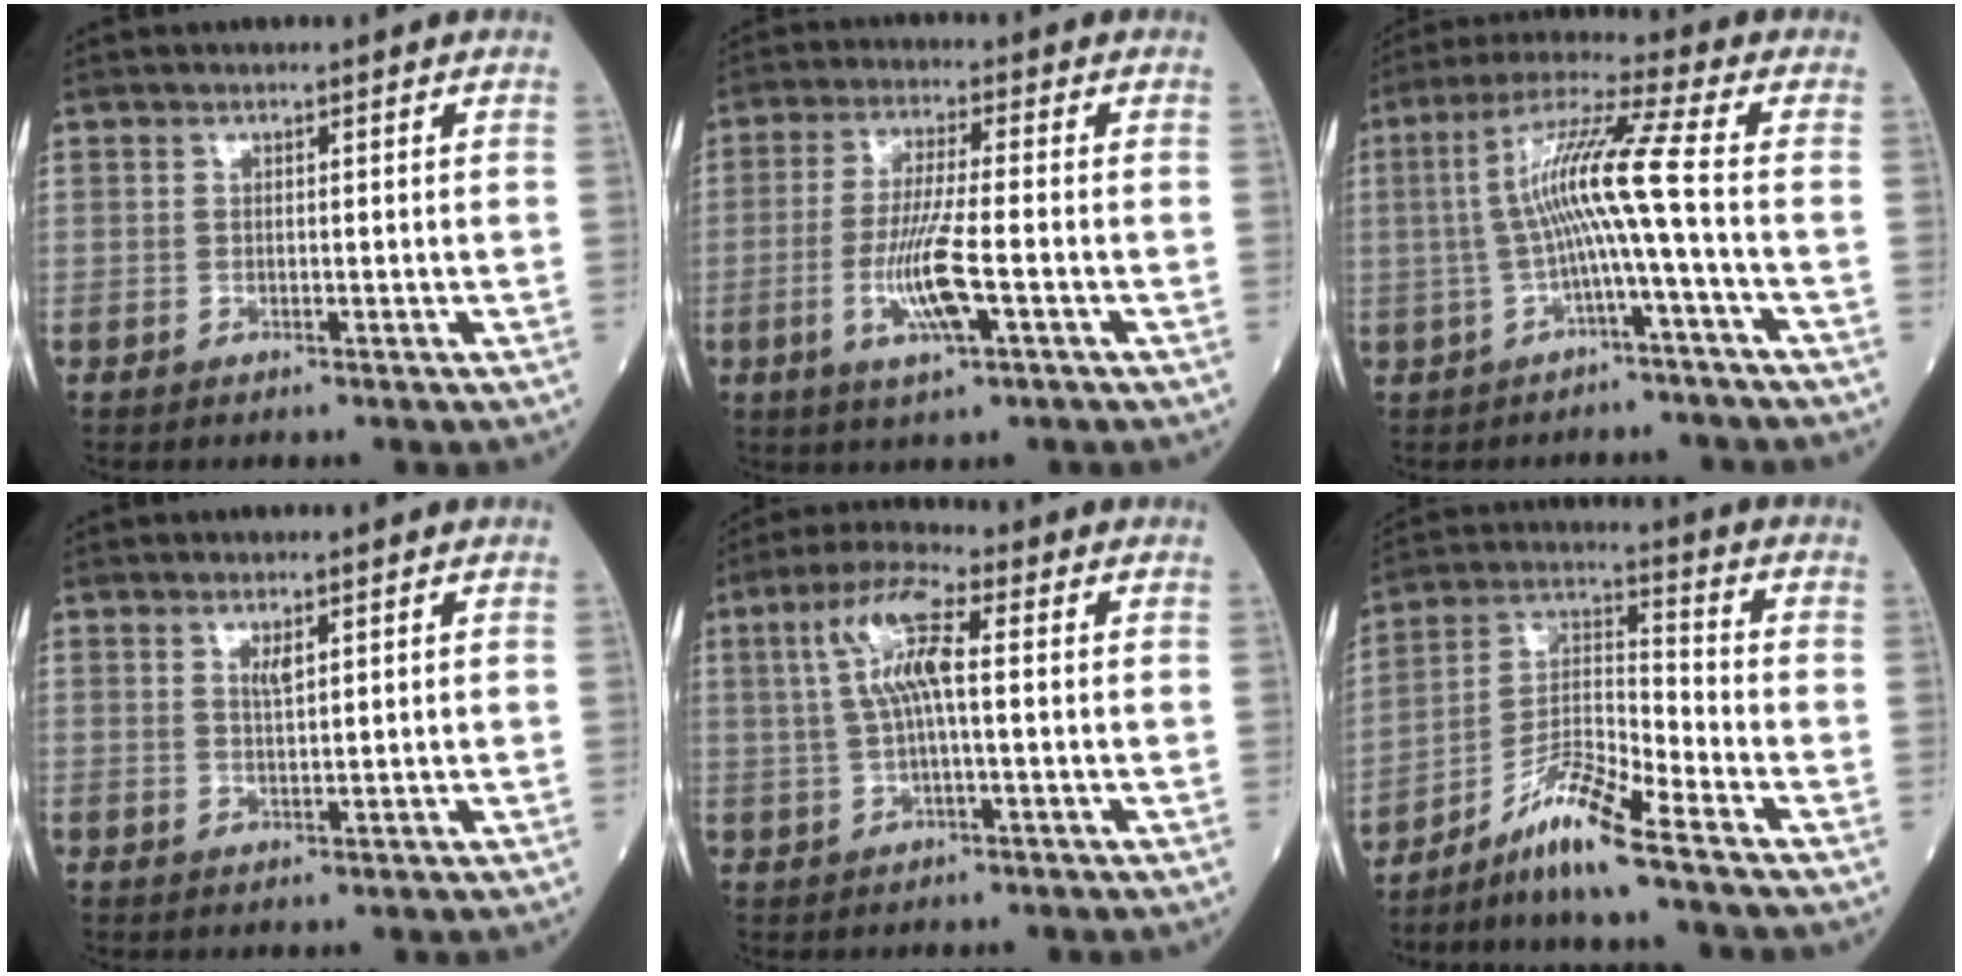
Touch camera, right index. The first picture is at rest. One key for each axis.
{"total": 8.6, "fx": -2.5, "fy": 0.4, "fz": 8.2, "tx": -0.166, "ty": -0.011, "tz": -0.049}
{"total": 9.4, "fx": -1.1, "fy": -1.6, "fz": 9.2, "tx": -0.177, "ty": 0.028, "tz": -0.020}
{"total": 1.8, "fx": 1.0, "fy": 0.2, "fz": 1.5, "tx": -0.030, "ty": -0.004, "tz": 0.020}
{"total": 8.1, "fx": 1.5, "fy": 1.2, "fz": 7.9, "tx": -0.165, "ty": 0.017, "tz": 0.027}
{"total": 8.8, "fx": -6.8, "fy": -0.3, "fz": 5.6, "tx": -0.112, "ty": -0.002, "tz": -0.127}